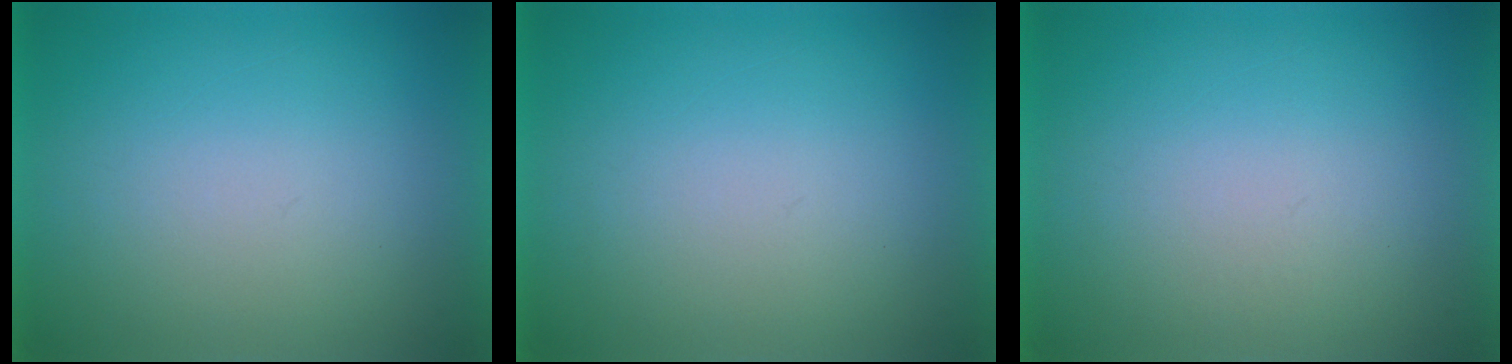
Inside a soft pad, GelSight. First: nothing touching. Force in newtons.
{"total": 0.0}
{"total": 1.2}